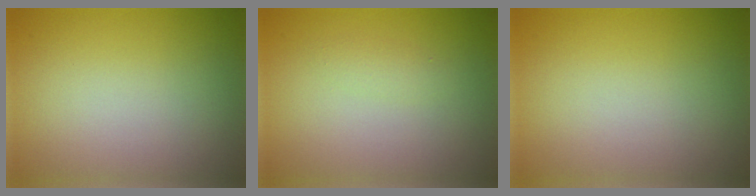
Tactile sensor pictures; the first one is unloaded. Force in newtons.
{"total": 0.9, "press": 0.9, "slide": 0.1}
{"total": 0.0}